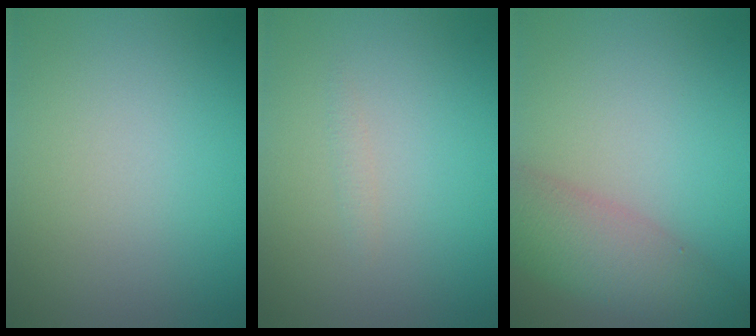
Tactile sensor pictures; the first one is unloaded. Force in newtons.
{"total": 0.5, "press": 0.5, "slide": 0.0}
{"total": 5.6, "press": 5.6, "slide": 0.3}